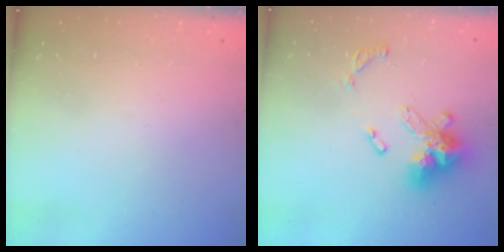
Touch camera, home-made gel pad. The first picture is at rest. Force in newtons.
{"total": 15.2, "press": 15.1, "slide": 1.7}